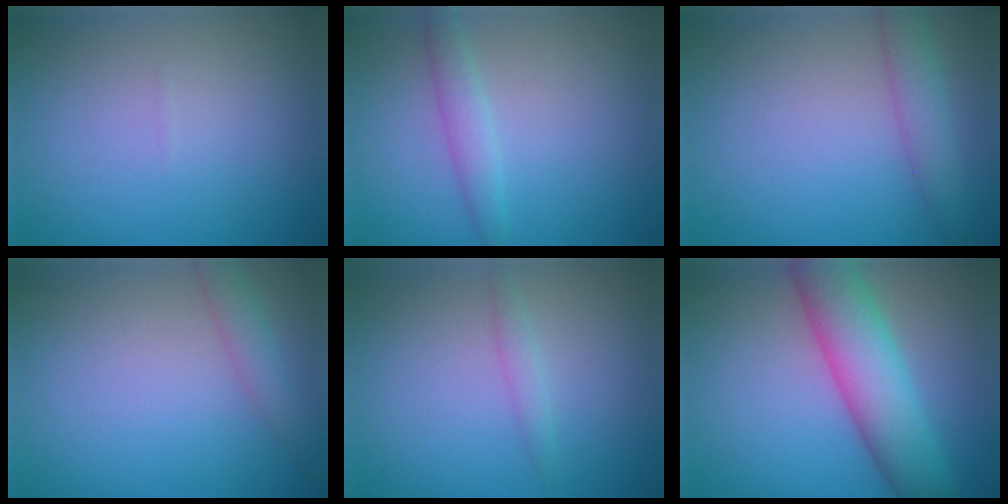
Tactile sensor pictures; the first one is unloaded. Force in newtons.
{"total": 2.1, "press": 2.1, "slide": 0.1}
{"total": 2.9, "press": 2.9, "slide": 0.1}
{"total": 2.0, "press": 2.0, "slide": 0.0}
{"total": 1.2, "press": 1.2, "slide": 0.1}
{"total": 8.2, "press": 8.2, "slide": 0.5}